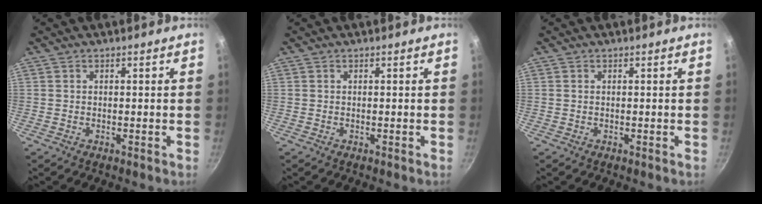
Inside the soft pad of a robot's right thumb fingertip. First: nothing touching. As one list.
[{"total": 0.0}, {"total": 0.0}]